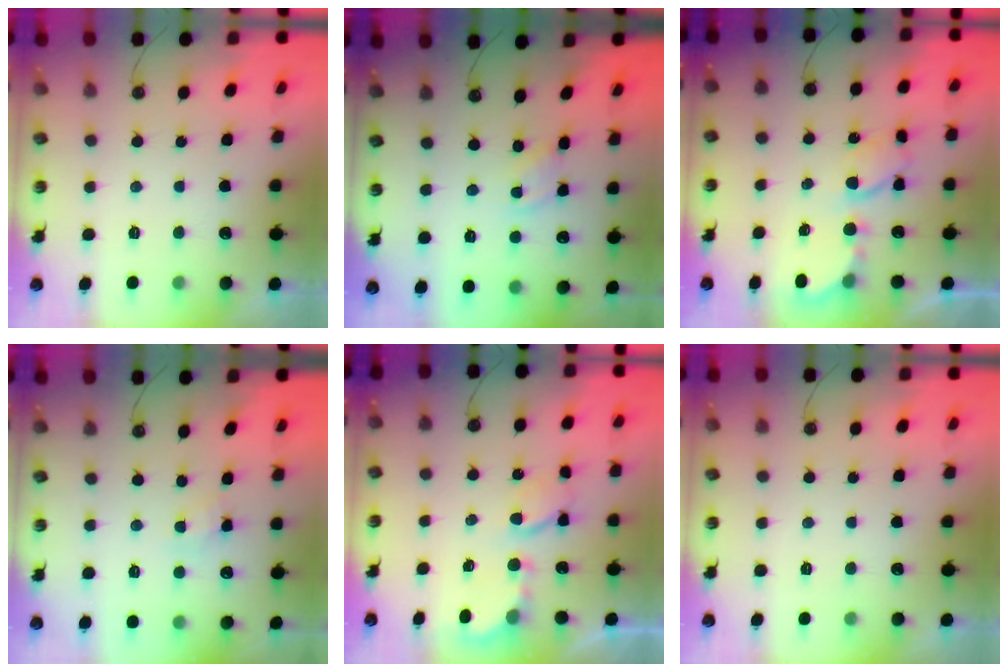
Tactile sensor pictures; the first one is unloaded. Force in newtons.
{"total": 2.9, "press": 2.8, "slide": 0.5}
{"total": 6.0, "press": 6.0, "slide": 0.4}
{"total": 3.7, "press": 3.7, "slide": 0.6}
{"total": 5.0, "press": 5.0, "slide": 0.1}
{"total": 0.0}